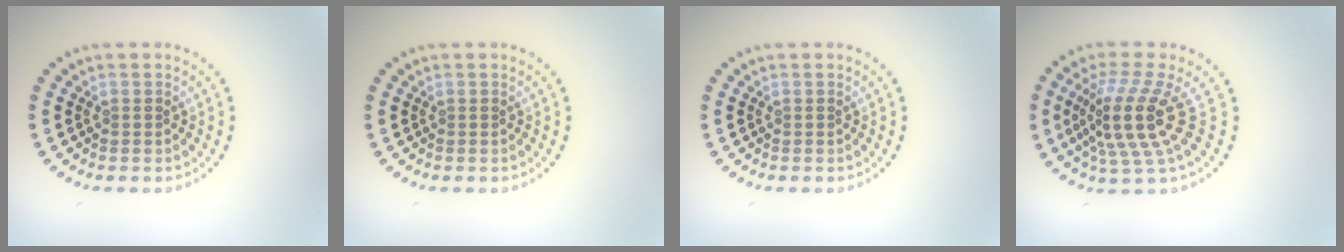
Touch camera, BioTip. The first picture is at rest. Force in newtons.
{"total": 0.0}
{"total": 0.0}
{"total": 5.2, "press": 3.9, "slide": 3.6}